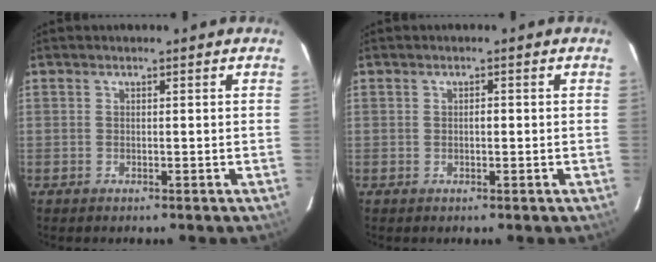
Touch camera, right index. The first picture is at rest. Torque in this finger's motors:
{"motor_torque": [0.16, 0.10, 0.00, 0.03]}